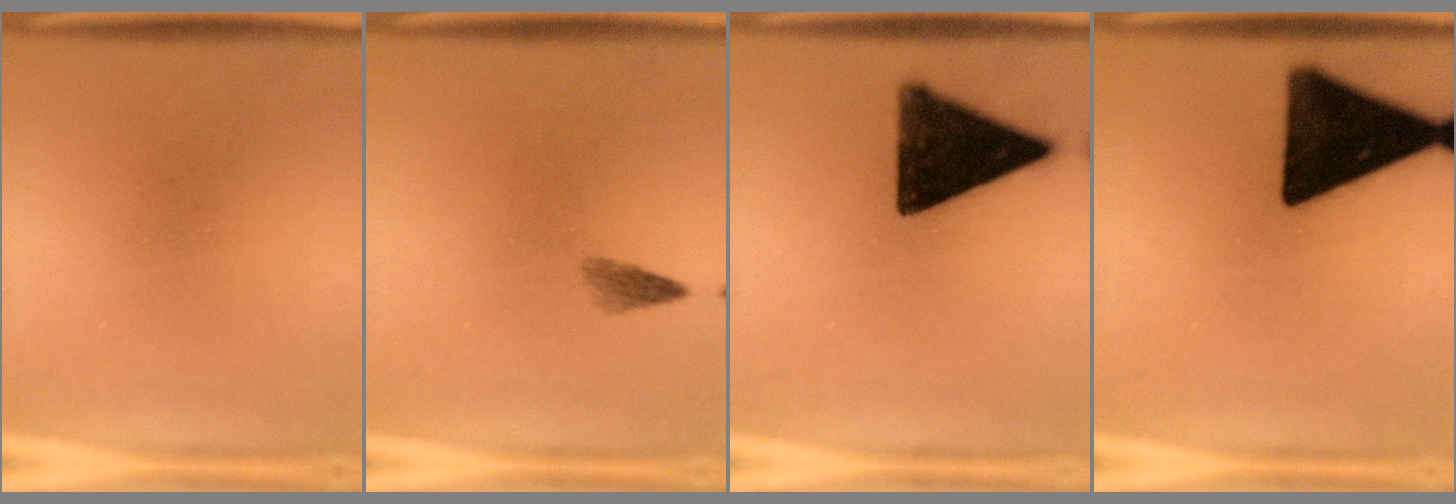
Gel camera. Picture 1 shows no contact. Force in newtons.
{"total": 1.5}
{"total": 15.5}
{"total": 18.0}